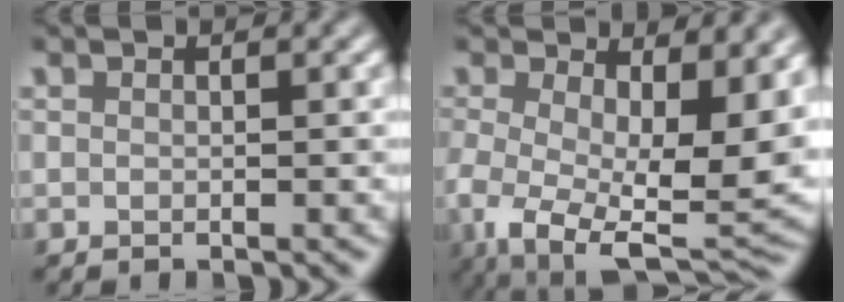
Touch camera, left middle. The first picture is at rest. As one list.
[{"total": 14.2, "force": [-1.4, 7.5, 12.0], "torque": [-0.203, -0.038, -0.002]}]